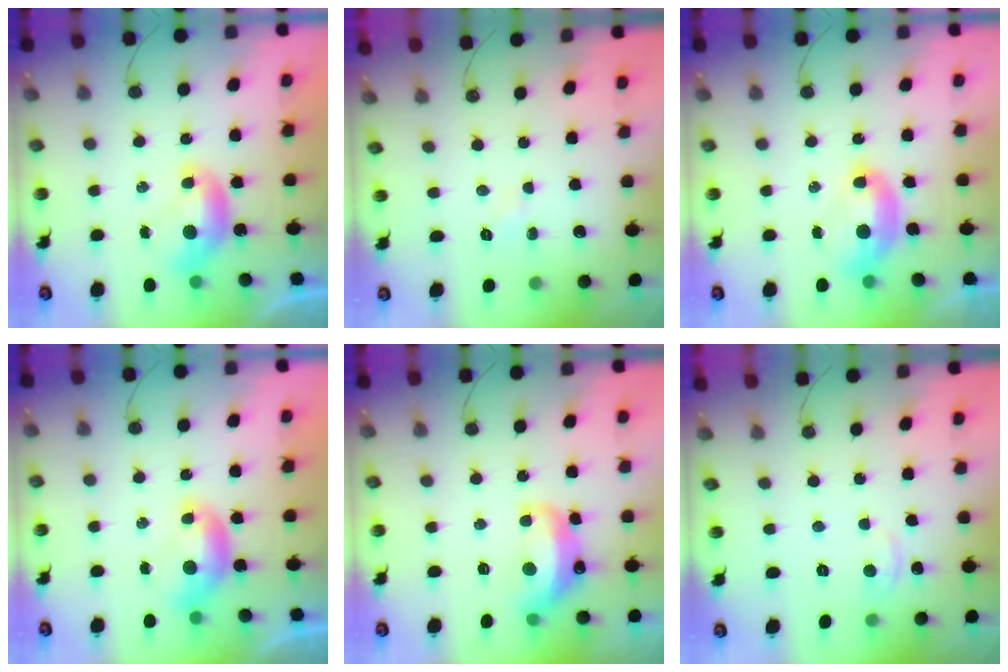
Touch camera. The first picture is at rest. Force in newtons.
{"total": 1.7, "press": 1.6, "slide": 0.4}
{"total": 2.6, "press": 2.6, "slide": 0.6}
{"total": 0.0}
{"total": 6.1, "press": 6.0, "slide": 1.1}
{"total": 2.7, "press": 2.6, "slide": 0.5}